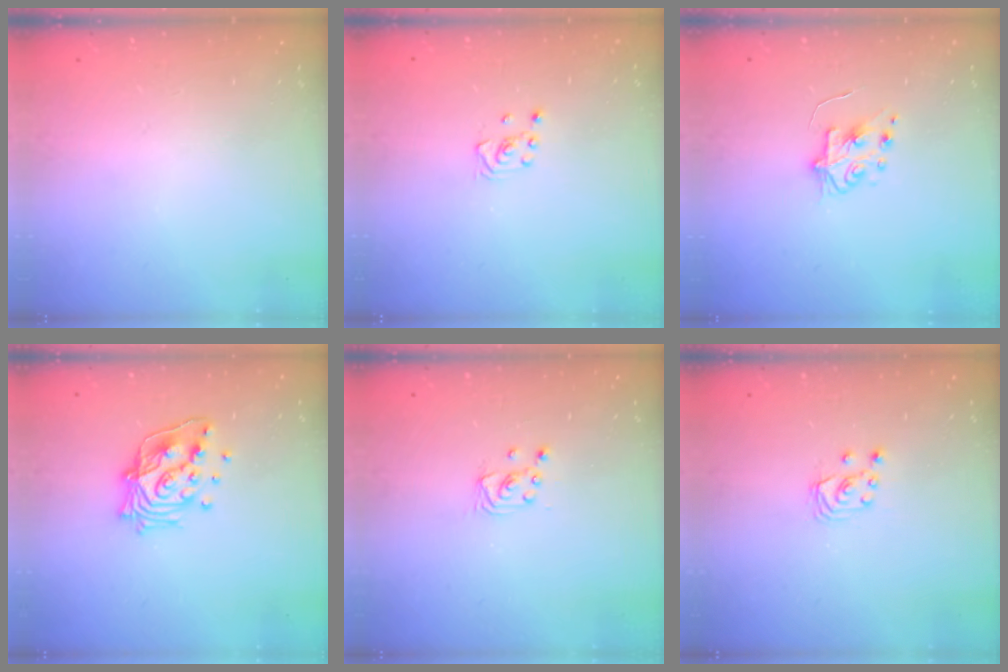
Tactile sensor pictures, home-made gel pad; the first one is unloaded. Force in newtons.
{"total": 2.6, "press": 2.4, "slide": 1.0}
{"total": 5.8, "press": 5.8, "slide": 0.6}
{"total": 15.9, "press": 15.9, "slide": 1.3}
{"total": 2.5, "press": 2.5, "slide": 0.2}
{"total": 2.6, "press": 2.6, "slide": 0.3}